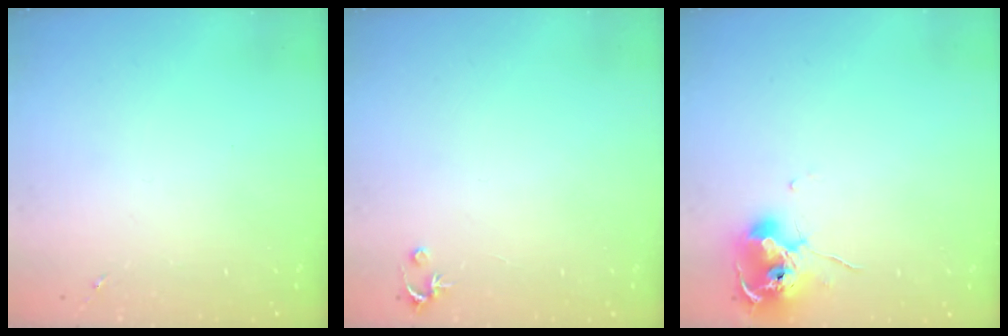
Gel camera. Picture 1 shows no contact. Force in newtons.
{"total": 2.5, "press": 2.5, "slide": 0.2}
{"total": 10.4, "press": 10.3, "slide": 1.2}